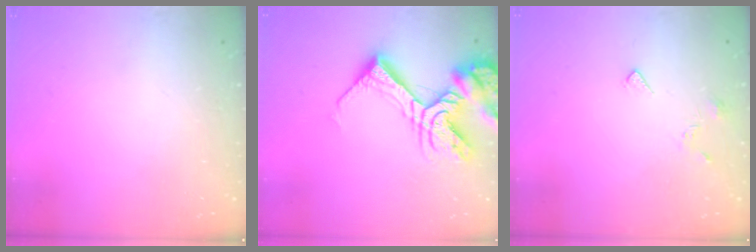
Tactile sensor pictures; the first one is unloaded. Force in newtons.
{"total": 16.2, "press": 16.1, "slide": 2.4}
{"total": 3.6, "press": 3.5, "slide": 0.7}